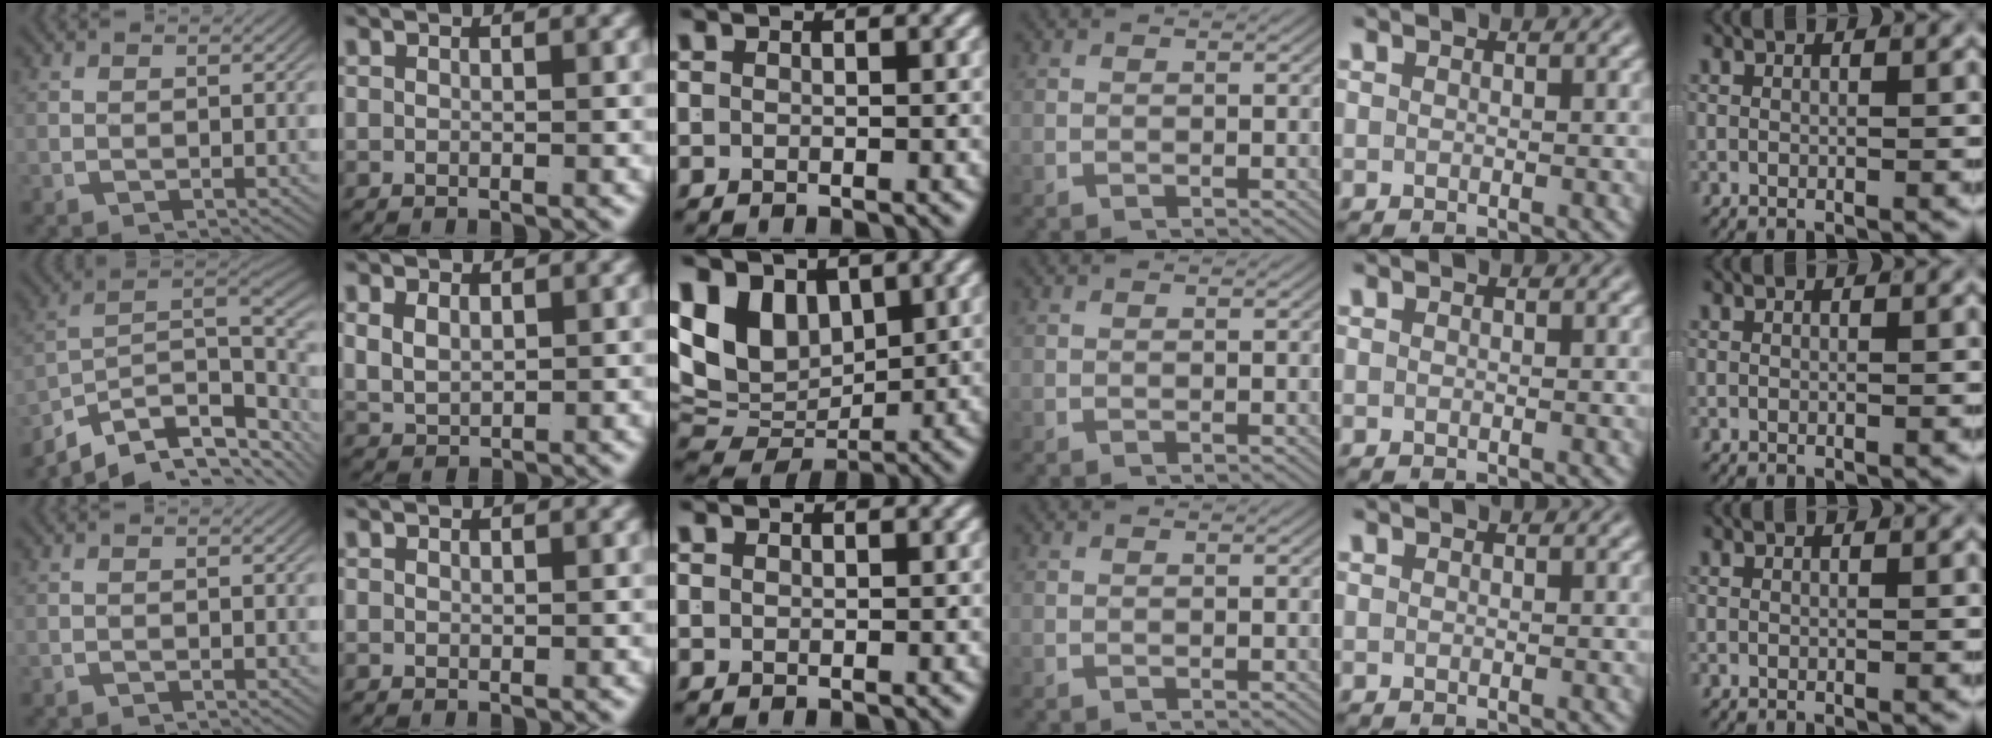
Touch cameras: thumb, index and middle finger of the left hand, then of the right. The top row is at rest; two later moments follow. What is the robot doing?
{"motion": "lift_and_place", "object": "coat"}